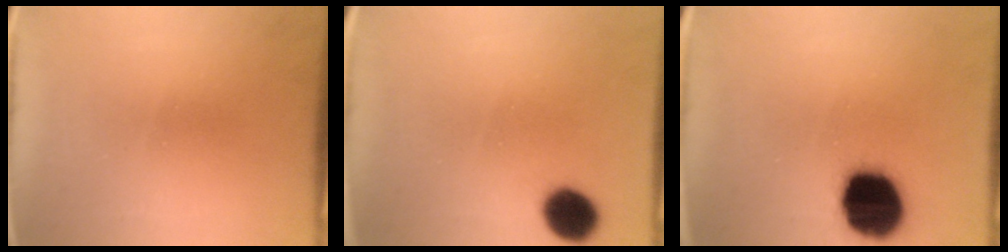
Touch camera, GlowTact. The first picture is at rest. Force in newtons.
{"total": 8.1}
{"total": 20.0}